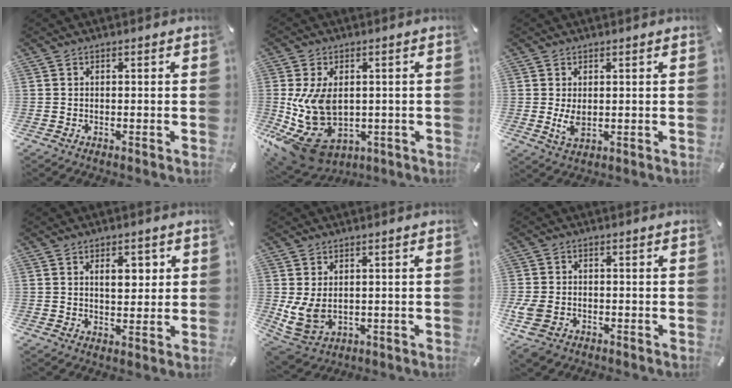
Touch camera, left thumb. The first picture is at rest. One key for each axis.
{"total": 15.0, "fx": -0.9, "fy": 10.7, "fz": 10.5, "tx": -0.234, "ty": -0.016, "tz": -0.004}
{"total": 3.9, "fx": 0.1, "fy": 2.4, "fz": 3.2, "tx": -0.073, "ty": -0.011, "tz": -0.001}
{"total": 5.8, "fx": 1.9, "fy": 3.6, "fz": 4.2, "tx": -0.046, "ty": -0.010, "tz": 0.023}
{"total": 7.1, "fx": 0.9, "fy": 5.5, "fz": 4.3, "tx": -0.106, "ty": -0.010, "tz": 0.020}
{"total": 5.9, "fx": -2.3, "fy": 4.3, "fz": 3.4, "tx": -0.088, "ty": 0.006, "tz": -0.043}